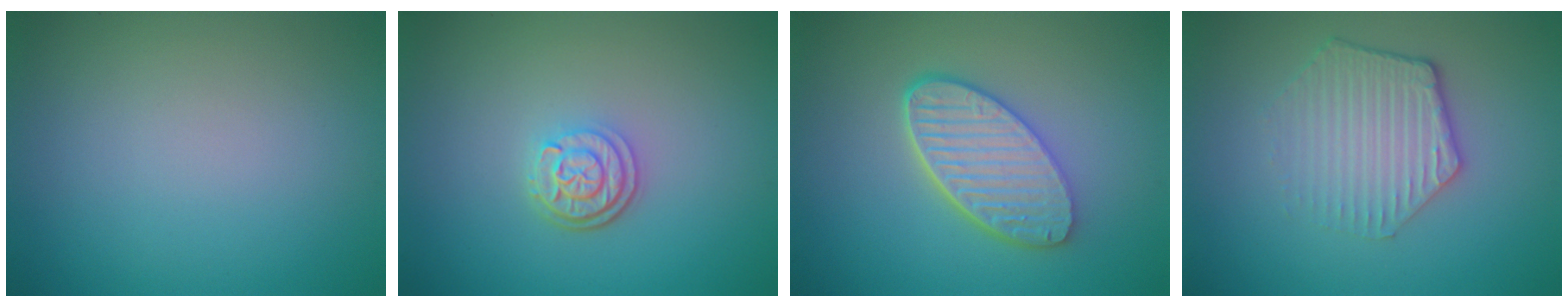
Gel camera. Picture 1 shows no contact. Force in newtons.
{"total": 3.0, "press": 2.5, "slide": 1.6}
{"total": 5.6, "press": 4.4, "slide": 3.4}
{"total": 3.5, "press": 3.0, "slide": 1.7}